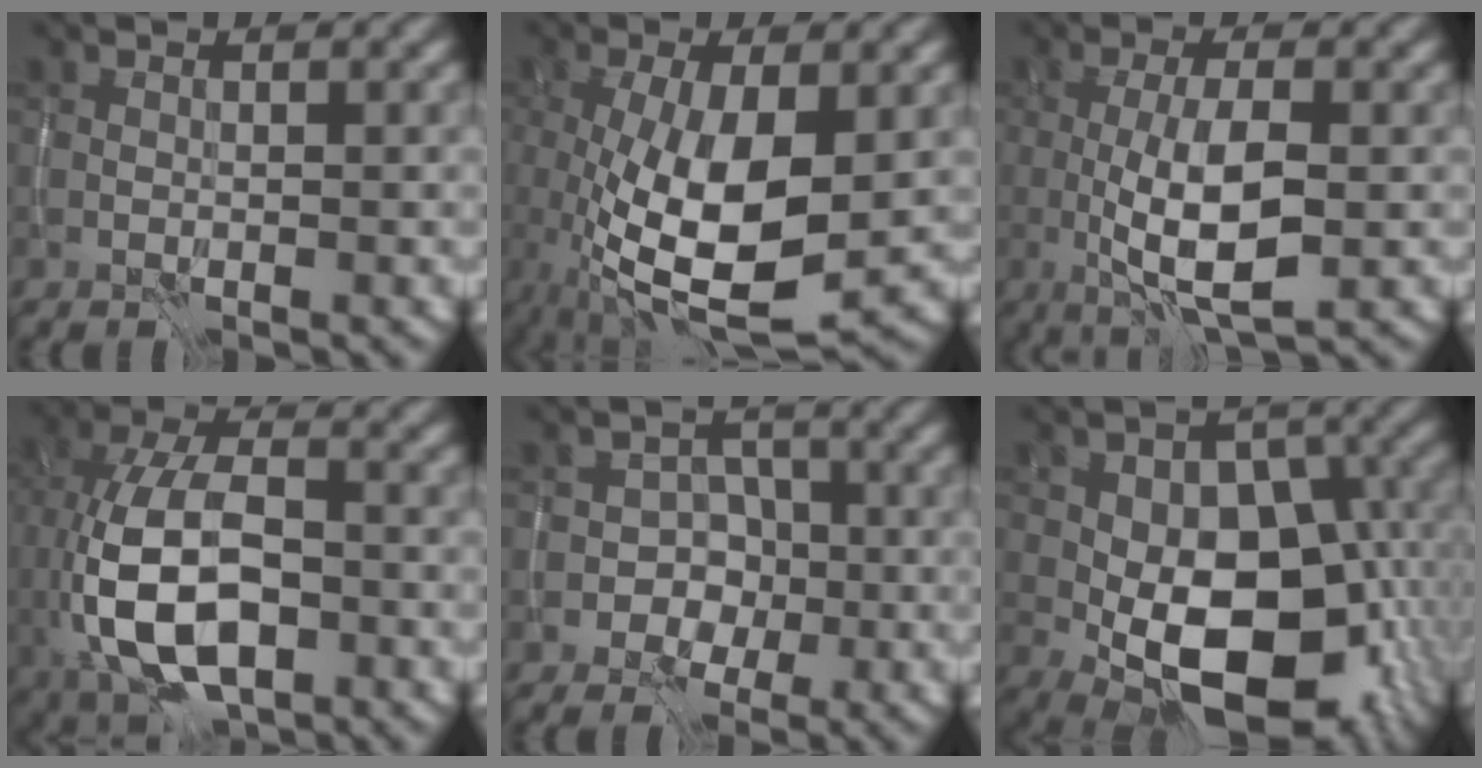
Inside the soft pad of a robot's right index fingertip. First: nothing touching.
{"total": 10.3, "force": [-1.5, 3.8, 9.4], "torque": [-0.184, -0.018, -0.021]}
{"total": 6.3, "force": [-0.8, 1.8, 5.9], "torque": [-0.111, -0.009, -0.010]}
{"total": 11.2, "force": [-2.3, 6.3, 9.0], "torque": [-0.188, -0.014, -0.039]}
{"total": 4.3, "force": [-1.7, 3.7, 1.3], "torque": [0.023, 0.009, -0.046]}
{"total": 14.9, "force": [-3.4, 9.2, 11.2], "torque": [-0.156, -0.008, -0.047]}